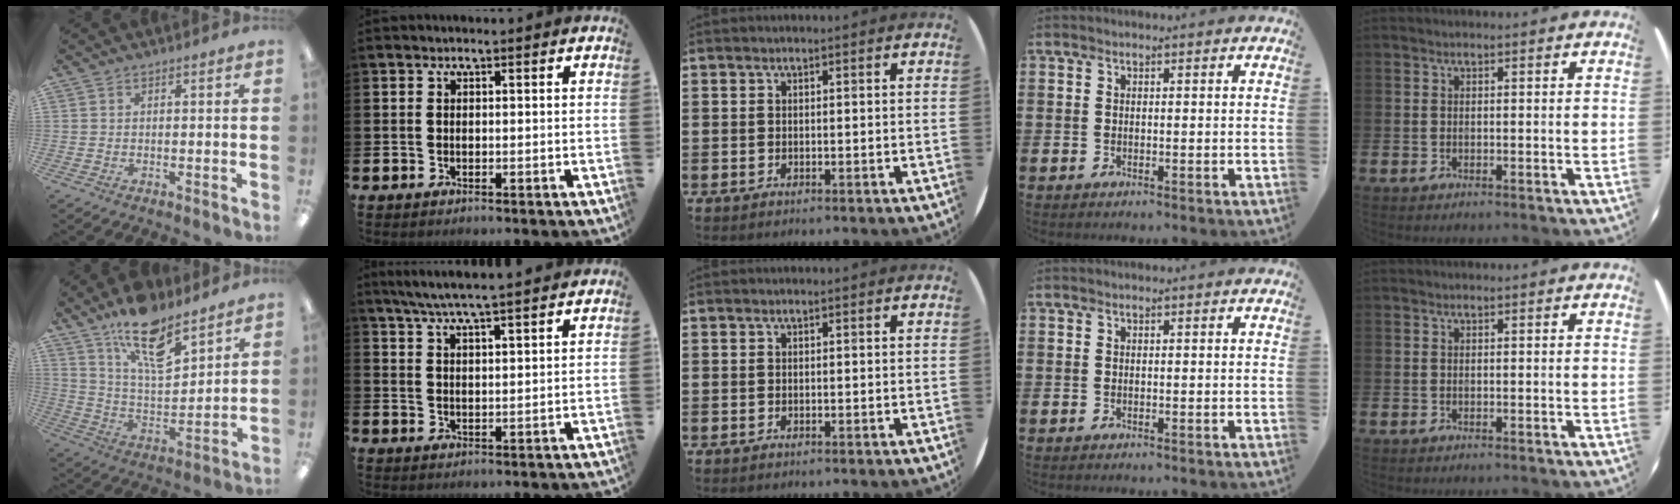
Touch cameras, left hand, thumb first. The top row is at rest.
{"thumb": {"total": 16.4, "force": [11.6, 6.2, 9.8], "torque": [-0.163, -0.065, 0.199]}, "index": {"total": 6.0, "force": [5.7, -0.2, 2.0], "torque": [-0.046, -0.028, 0.099]}}